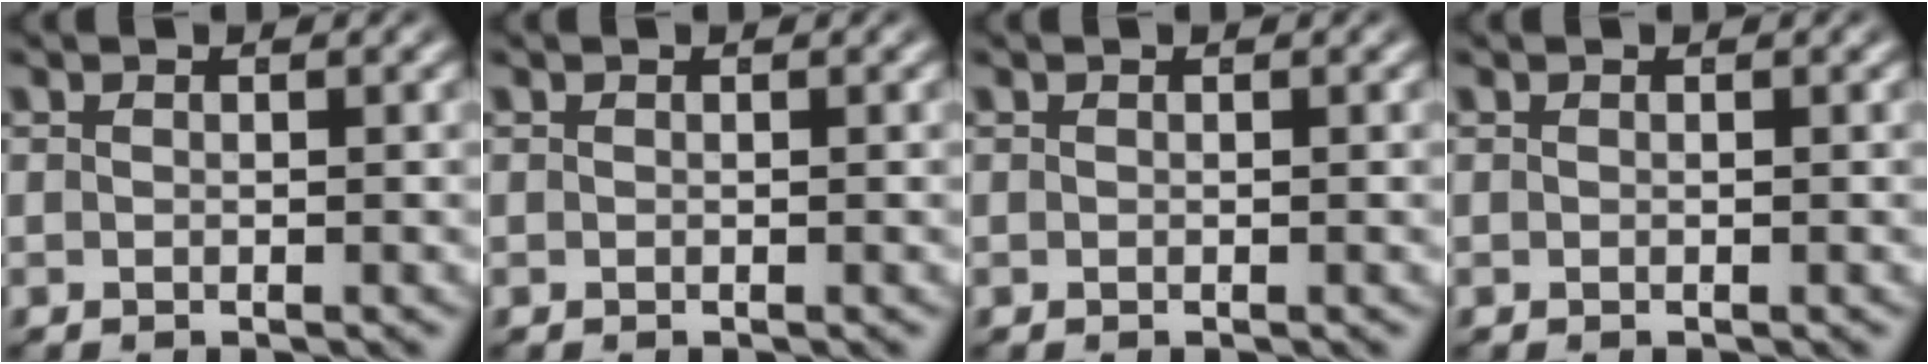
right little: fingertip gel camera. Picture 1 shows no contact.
{"total": 0.0}
{"total": 0.0}
{"total": 0.0}